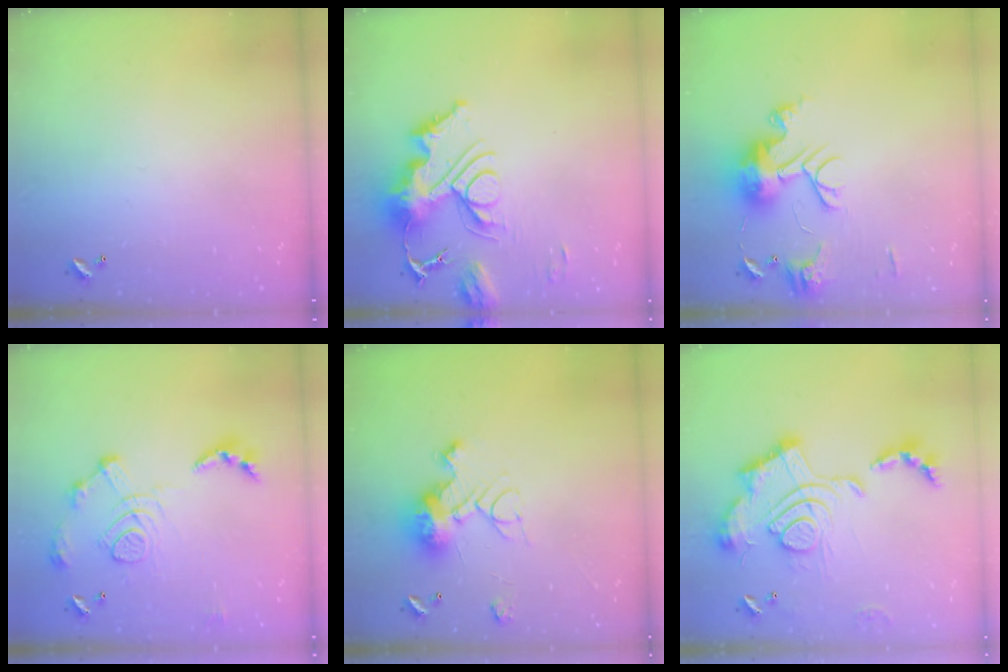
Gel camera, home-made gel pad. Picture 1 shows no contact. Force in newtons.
{"total": 15.1, "press": 15.0, "slide": 1.8}
{"total": 13.5, "press": 13.5, "slide": 1.0}
{"total": 13.9, "press": 13.8, "slide": 1.5}
{"total": 18.1, "press": 18.1, "slide": 0.6}
{"total": 2.5, "press": 1.9, "slide": 1.7}